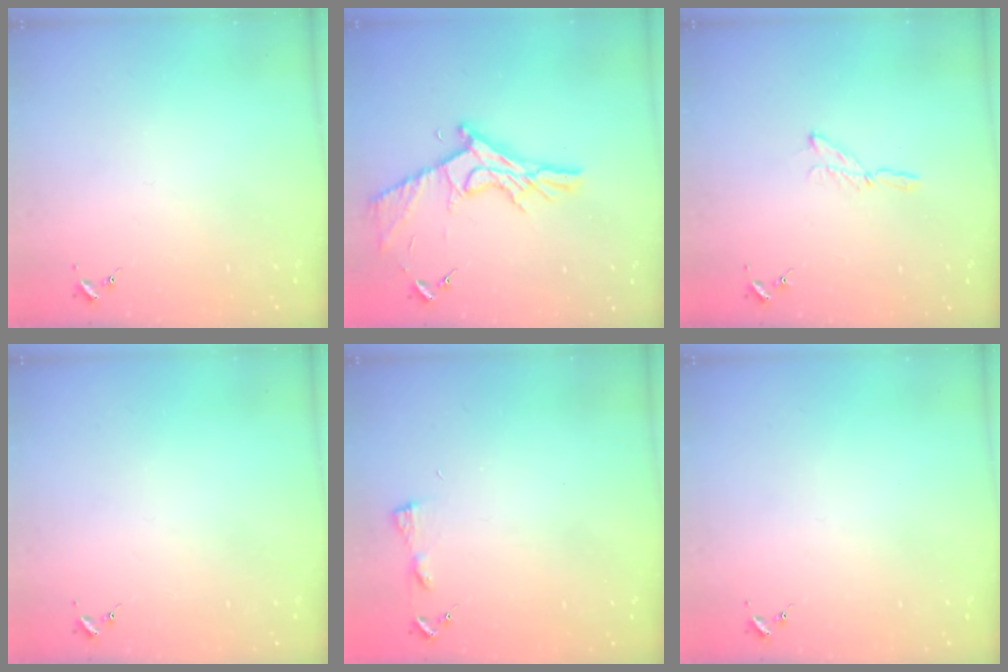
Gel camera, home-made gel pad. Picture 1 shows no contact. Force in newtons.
{"total": 13.9, "press": 13.9, "slide": 0.7}
{"total": 5.3, "press": 5.2, "slide": 0.6}
{"total": 0.0}
{"total": 3.2, "press": 3.1, "slide": 0.3}
{"total": 0.0}